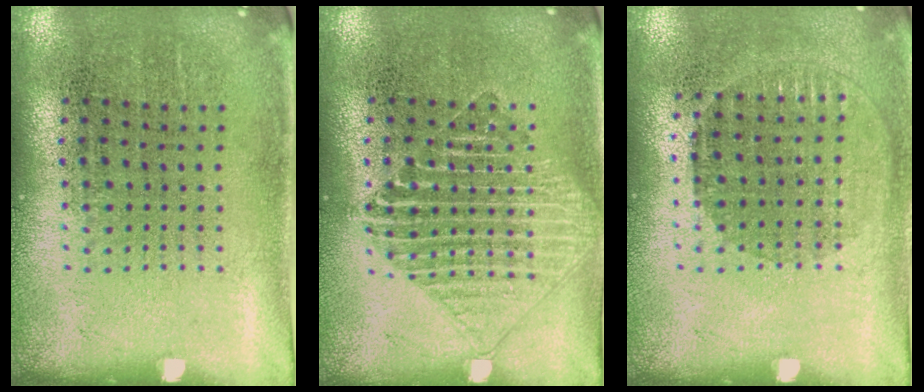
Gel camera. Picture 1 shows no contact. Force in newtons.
{"total": 1.5, "press": 1.5, "slide": 0.2}
{"total": 0.9, "press": 0.9, "slide": 0.3}